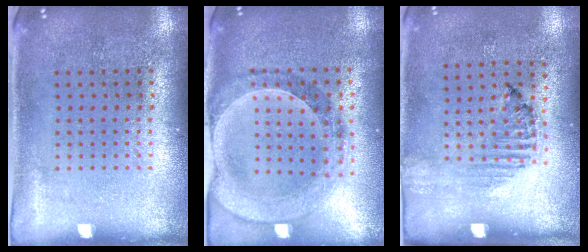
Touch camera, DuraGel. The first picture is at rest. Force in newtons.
{"total": 1.4, "press": 1.4, "slide": 0.3}
{"total": 1.3, "press": 1.2, "slide": 0.4}